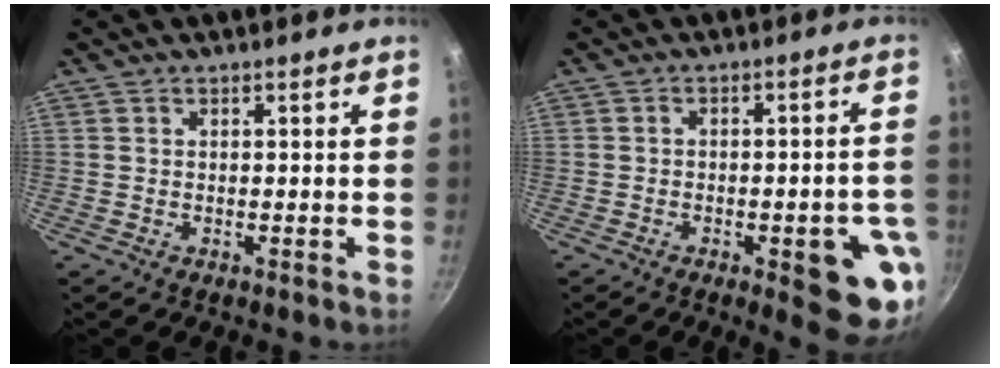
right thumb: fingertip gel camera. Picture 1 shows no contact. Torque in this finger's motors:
{"motor_torque": [2.12, 2.44, 1.24, -1.53, 0.32]}